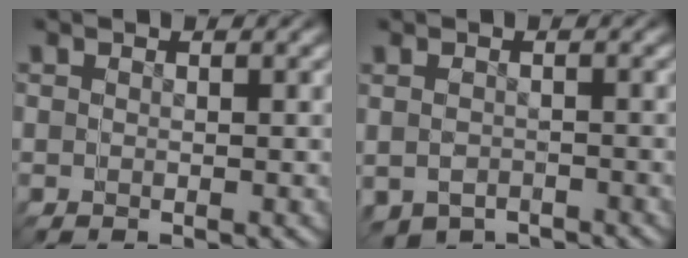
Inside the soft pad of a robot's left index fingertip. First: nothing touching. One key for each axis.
{"total": 1.4, "fx": -0.8, "fy": -0.8, "fz": -0.9, "tx": 0.000, "ty": -0.005, "tz": -0.008}